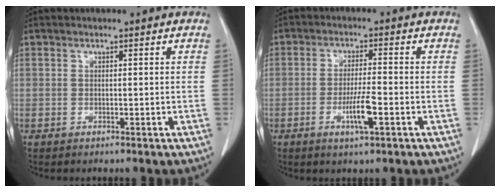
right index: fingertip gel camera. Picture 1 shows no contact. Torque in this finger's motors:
{"motor_torque": [1.12, -0.38, 0.58, 0.09]}